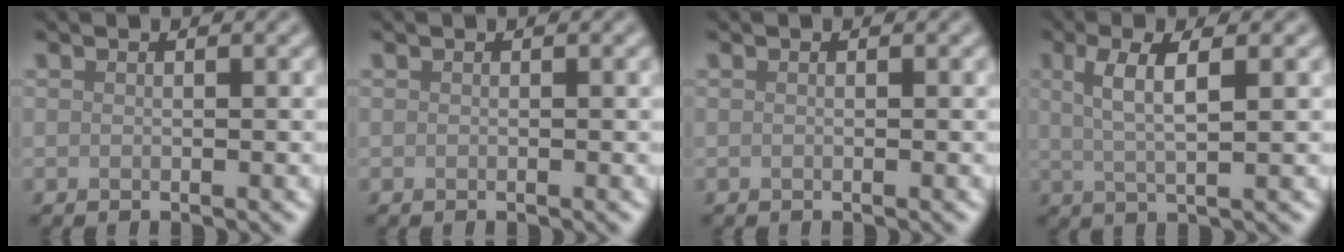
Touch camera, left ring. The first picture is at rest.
{"total": 0.0}
{"total": 0.0}
{"total": 4.0, "force": [1.2, 0.9, 3.8], "torque": [-0.077, 0.000, 0.023]}